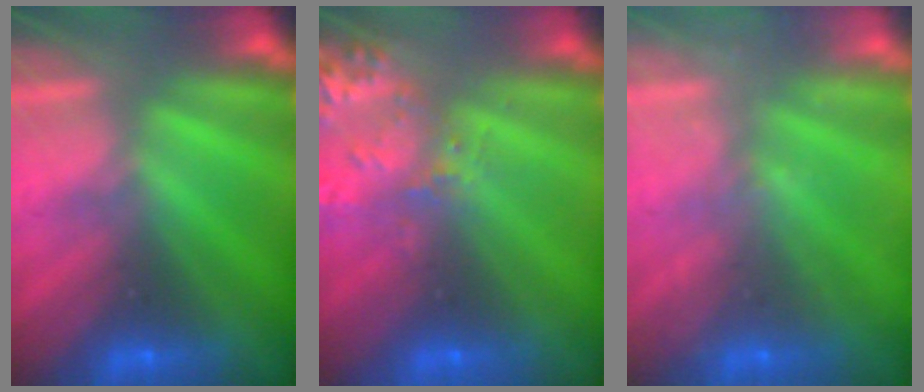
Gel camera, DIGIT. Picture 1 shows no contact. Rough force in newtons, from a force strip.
{"total": 2.7}
{"total": 2.4}